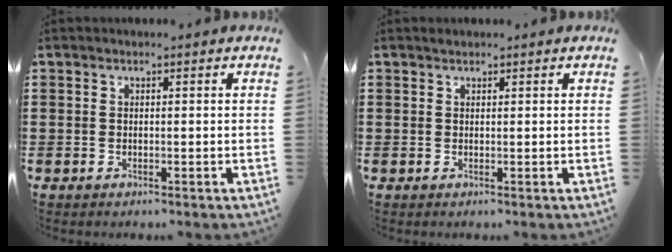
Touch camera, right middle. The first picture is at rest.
{"total": 0.0}